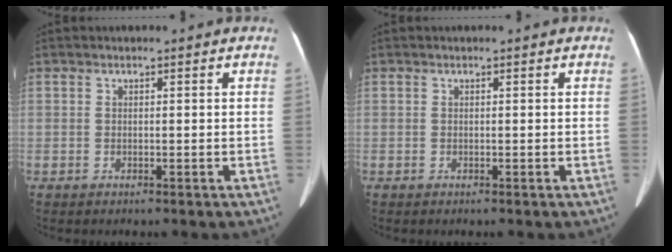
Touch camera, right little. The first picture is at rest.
{"total": 0.0}